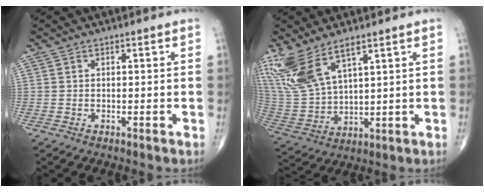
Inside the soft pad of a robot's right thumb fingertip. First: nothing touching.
{"total": 12.9, "force": [7.9, 4.7, 9.0], "torque": [-0.202, -0.028, 0.180]}